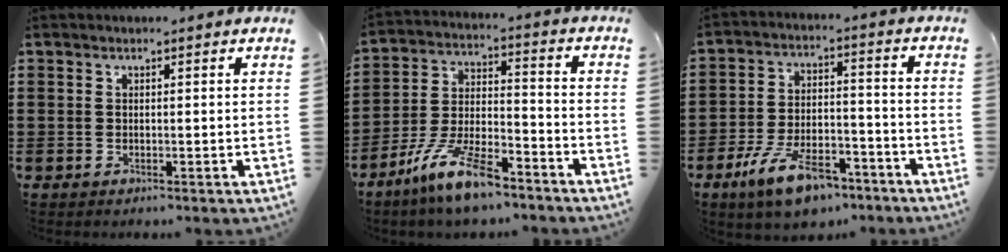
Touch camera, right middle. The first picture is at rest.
{"total": 11.5, "force": [-8.5, 2.8, 7.2], "torque": [-0.150, 0.017, -0.165]}
{"total": 10.4, "force": [-7.5, 3.6, 6.2], "torque": [-0.130, 0.017, -0.144]}